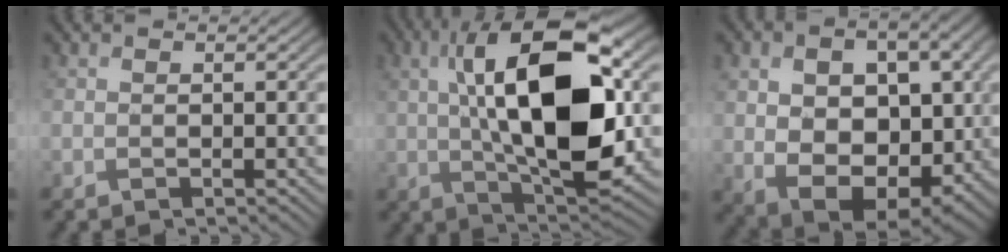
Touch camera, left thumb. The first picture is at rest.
{"total": 17.0, "force": [2.0, 7.9, 14.9], "torque": [-0.263, 0.001, 0.029]}
{"total": 16.1, "force": [1.2, 10.8, 11.9], "torque": [-0.202, -0.028, 0.047]}